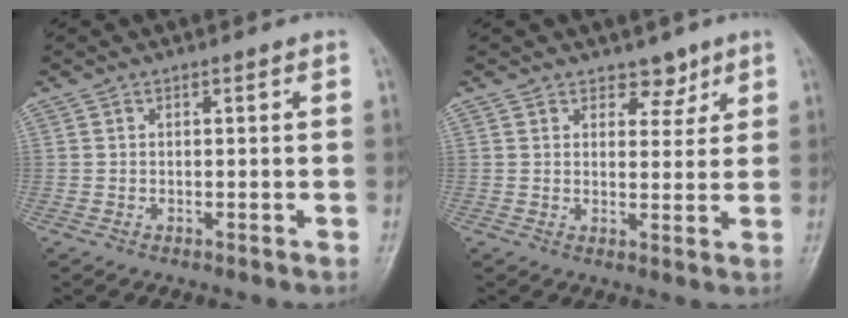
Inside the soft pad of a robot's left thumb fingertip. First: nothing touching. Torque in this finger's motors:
{"motor_torque": [-0.13, 0.07, -0.31, -0.01, 0.06]}